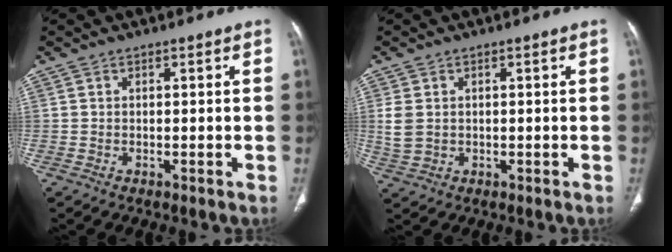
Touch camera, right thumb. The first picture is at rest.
{"total": 4.2, "force": [0.6, 3.2, 2.7], "torque": [-0.065, 0.000, 0.017]}